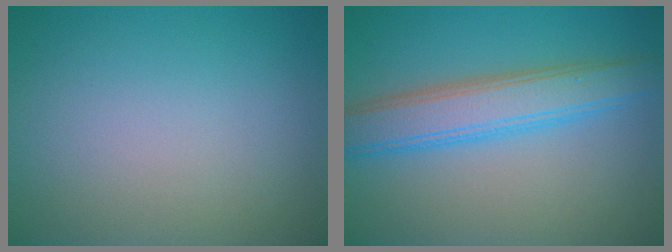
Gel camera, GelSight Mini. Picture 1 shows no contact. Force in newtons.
{"total": 5.3, "press": 5.3, "slide": 0.0}